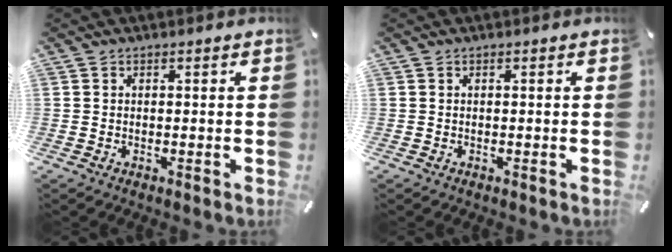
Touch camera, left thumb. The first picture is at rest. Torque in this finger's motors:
{"motor_torque": [0.13, 0.14, 0.10, -0.06, 0.00]}